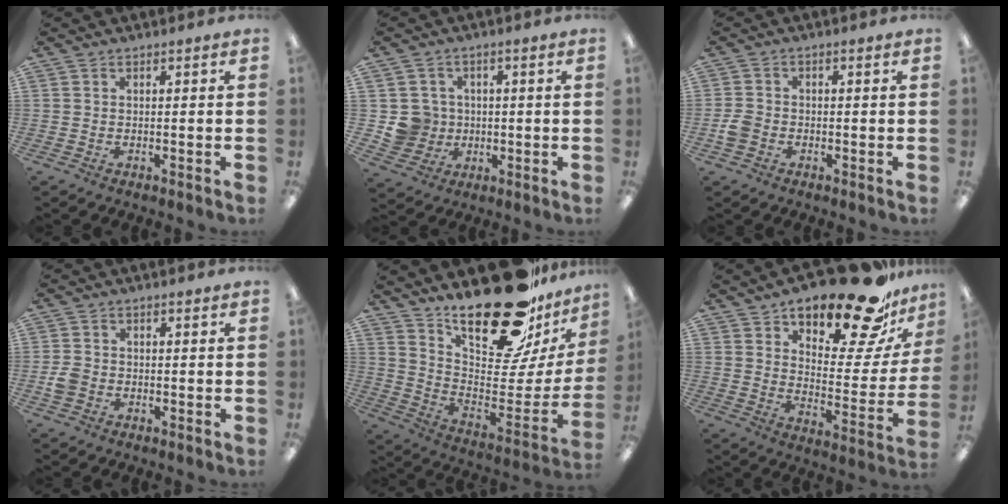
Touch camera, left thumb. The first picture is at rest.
{"total": 6.9, "force": [0.0, 6.8, 0.9], "torque": [-0.029, 0.007, 0.010]}
{"total": 3.3, "force": [-1.3, 2.4, 1.7], "torque": [-0.028, 0.009, -0.023]}
{"total": 3.1, "force": [-1.1, 2.4, 1.7], "torque": [-0.027, 0.009, -0.020]}
{"total": 26.2, "force": [20.4, 8.5, 14.1], "torque": [-0.187, -0.153, 0.345]}
{"total": 21.4, "force": [16.9, 7.2, 11.1], "torque": [-0.156, -0.117, 0.279]}